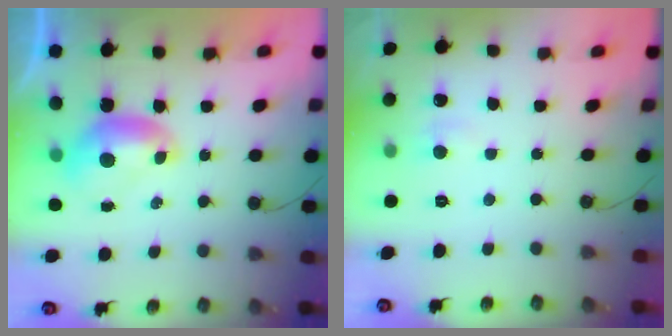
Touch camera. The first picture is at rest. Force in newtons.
{"total": 1.6, "press": 1.5, "slide": 0.5}